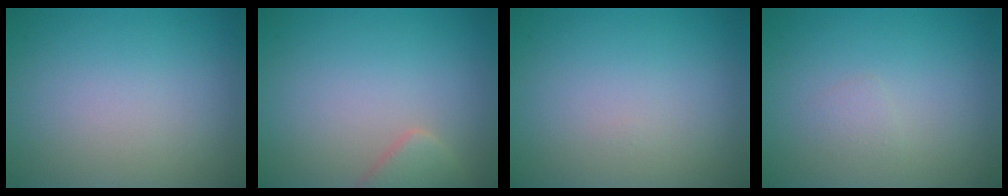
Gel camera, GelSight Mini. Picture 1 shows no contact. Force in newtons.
{"total": 2.1, "press": 2.1, "slide": 0.2}
{"total": 0.0}
{"total": 0.8, "press": 0.8, "slide": 0.0}